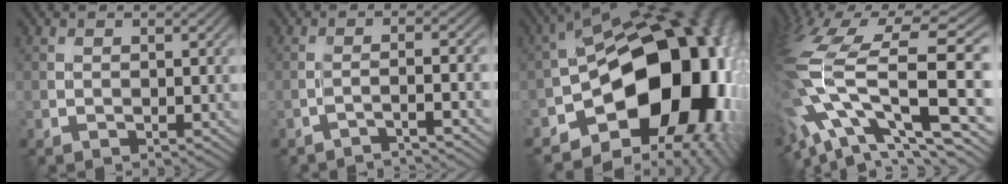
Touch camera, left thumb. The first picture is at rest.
{"total": 3.3, "force": [-2.1, 0.4, 2.5], "torque": [-0.024, 0.013, -0.059]}
{"total": 20.2, "force": [-5.6, 13.1, 14.3], "torque": [-0.186, -0.032, -0.075]}
{"total": 17.2, "force": [-2.9, 8.5, 14.6], "torque": [-0.317, -0.012, -0.045]}